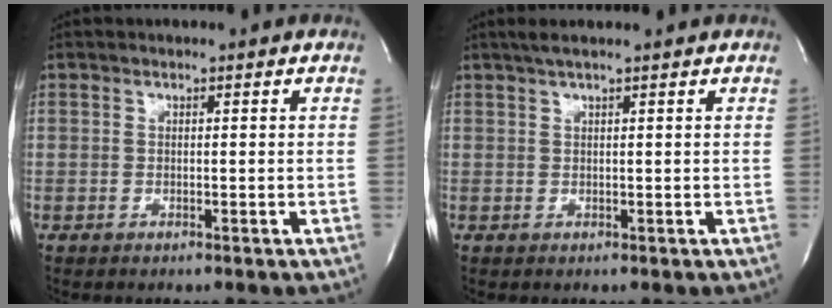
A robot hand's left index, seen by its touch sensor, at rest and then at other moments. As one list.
[{"total": 4.0, "force": [3.2, -0.5, 2.4], "torque": [-0.037, 0.026, 0.055]}]